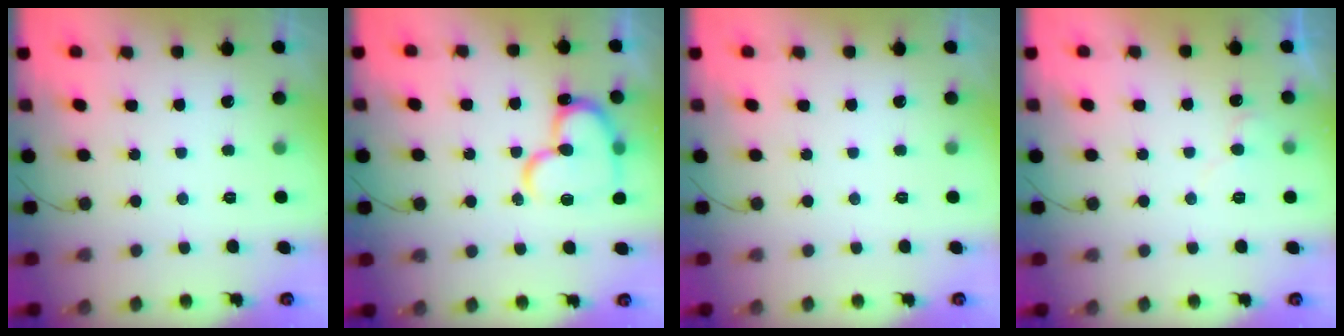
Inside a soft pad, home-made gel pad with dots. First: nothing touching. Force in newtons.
{"total": 17.1, "press": 17.1, "slide": 1.4}
{"total": 0.0}
{"total": 5.4, "press": 5.4, "slide": 0.6}